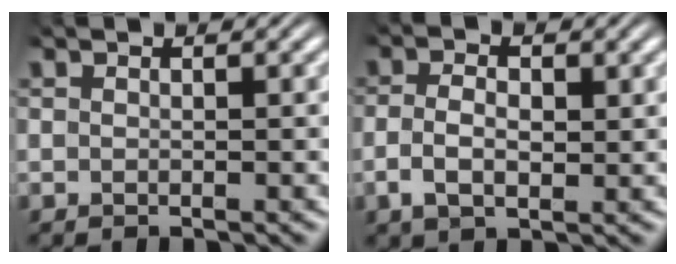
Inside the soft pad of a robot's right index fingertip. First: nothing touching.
{"total": 3.3, "force": [-0.3, 1.9, 2.7], "torque": [-0.056, -0.003, -0.003]}